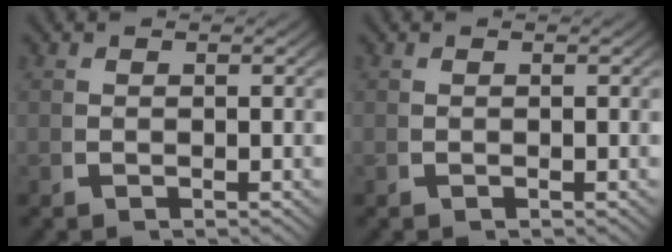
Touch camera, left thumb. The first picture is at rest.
{"total": 0.0}